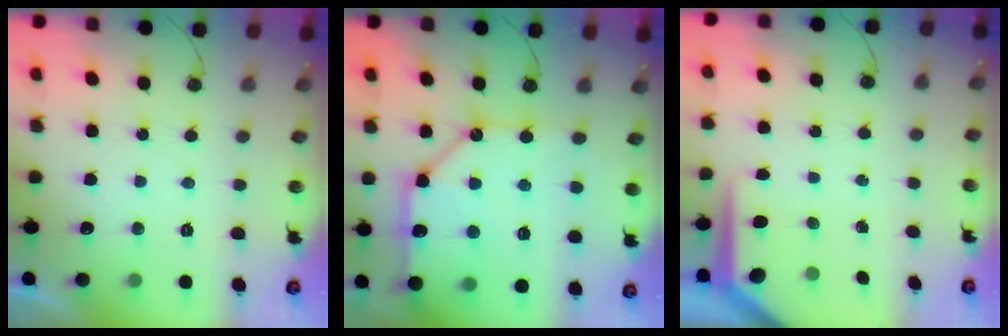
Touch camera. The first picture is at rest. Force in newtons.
{"total": 14.7, "press": 14.6, "slide": 1.6}
{"total": 6.4, "press": 6.4, "slide": 0.5}